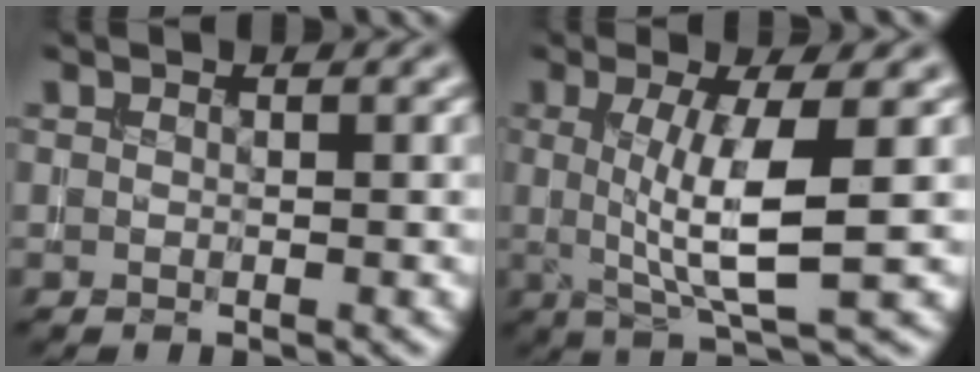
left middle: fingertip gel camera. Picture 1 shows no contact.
{"total": 6.4, "force": [0.3, 1.4, 6.2], "torque": [-0.104, -0.003, 0.006]}